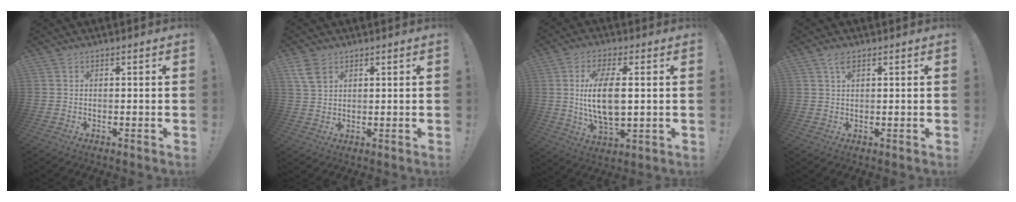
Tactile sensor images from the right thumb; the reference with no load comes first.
{"total": 5.7, "force": [3.3, 3.5, 3.1], "torque": [-0.051, -0.008, 0.066]}
{"total": 13.3, "force": [1.3, 5.6, 12.0], "torque": [-0.221, -0.016, 0.015]}
{"total": 2.7, "force": [1.7, 1.0, 1.9], "torque": [-0.027, -0.007, 0.027]}